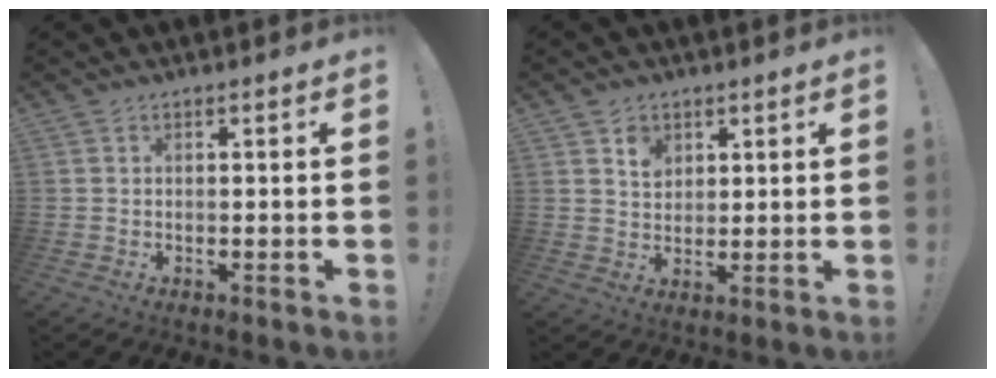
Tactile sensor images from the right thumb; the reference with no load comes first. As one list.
[{"total": 5.1, "force": [2.8, 4.0, 1.4], "torque": [-0.007, -0.017, 0.047]}]